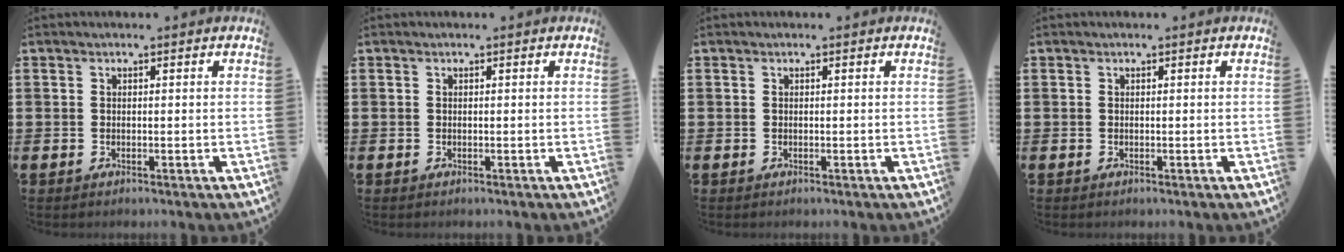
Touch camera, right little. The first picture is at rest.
{"total": 0.0}
{"total": 0.0}
{"total": 0.0}